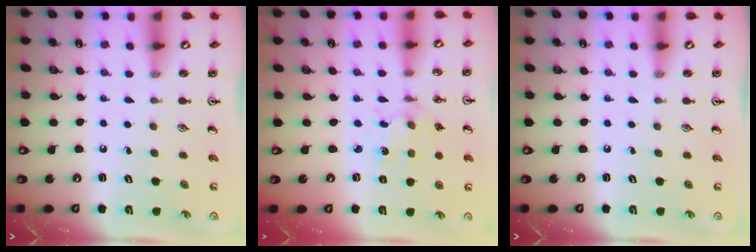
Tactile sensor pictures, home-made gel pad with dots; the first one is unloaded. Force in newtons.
{"total": 2.3, "press": 2.3, "slide": 0.4}
{"total": 0.0}